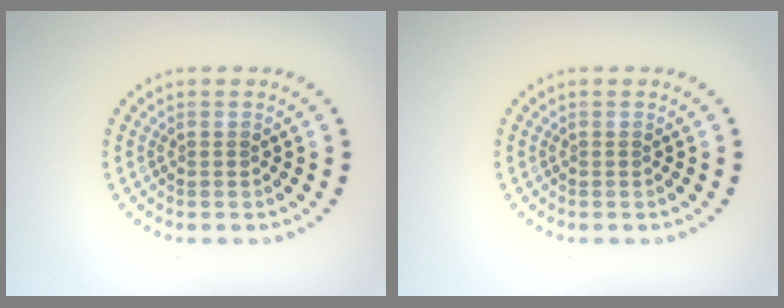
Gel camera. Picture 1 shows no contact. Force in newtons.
{"total": 0.0}